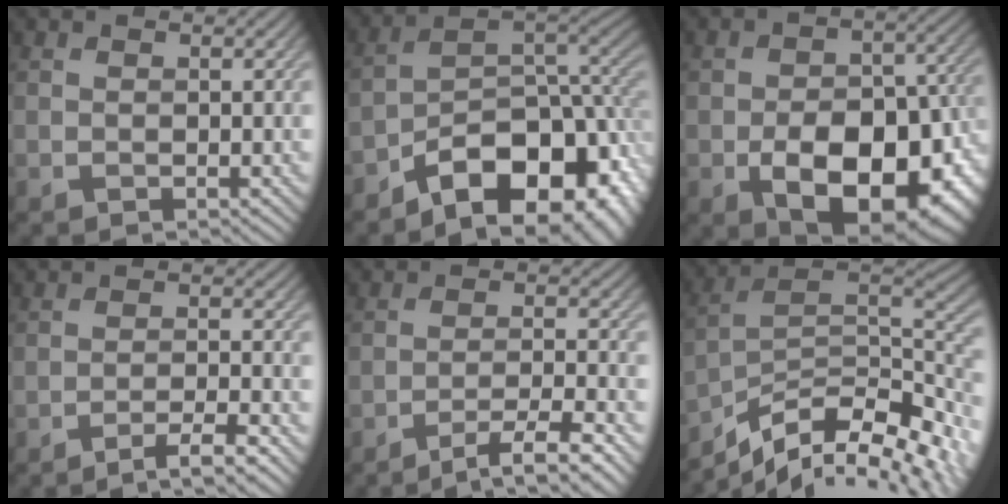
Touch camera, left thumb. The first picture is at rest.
{"total": 14.3, "force": [-6.9, 7.6, 10.0], "torque": [-0.134, -0.014, -0.109]}
{"total": 15.6, "force": [-6.1, 9.1, 11.1], "torque": [-0.151, -0.030, -0.091]}
{"total": 4.4, "force": [-3.2, 0.4, 3.0], "torque": [-0.045, 0.013, -0.065]}
{"total": 5.5, "force": [-3.9, 0.7, 3.8], "torque": [-0.070, 0.010, -0.068]}
{"total": 13.4, "force": [-8.0, 5.7, 9.1], "torque": [-0.190, -0.009, -0.126]}